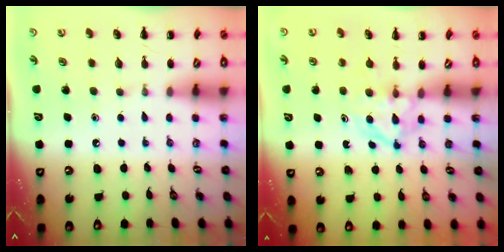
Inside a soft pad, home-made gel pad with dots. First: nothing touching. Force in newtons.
{"total": 4.8, "press": 4.7, "slide": 0.8}